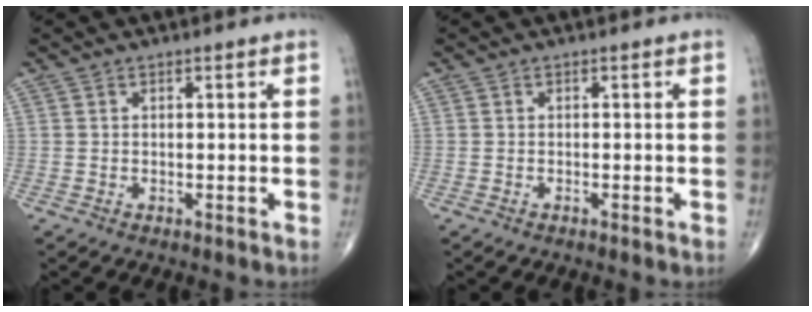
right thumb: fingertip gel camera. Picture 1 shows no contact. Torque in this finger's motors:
{"motor_torque": [0.23, -0.24, -0.01, -0.19, -0.05]}